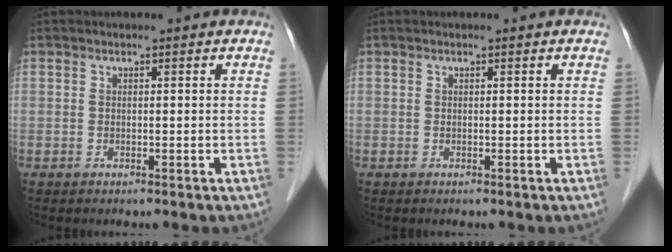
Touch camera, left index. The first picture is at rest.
{"total": 0.0}